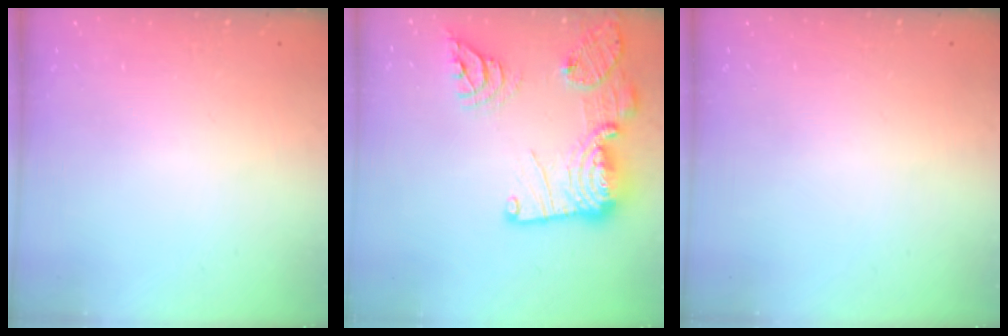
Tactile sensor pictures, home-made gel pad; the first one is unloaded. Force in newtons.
{"total": 22.9, "press": 22.8, "slide": 2.3}
{"total": 0.0}